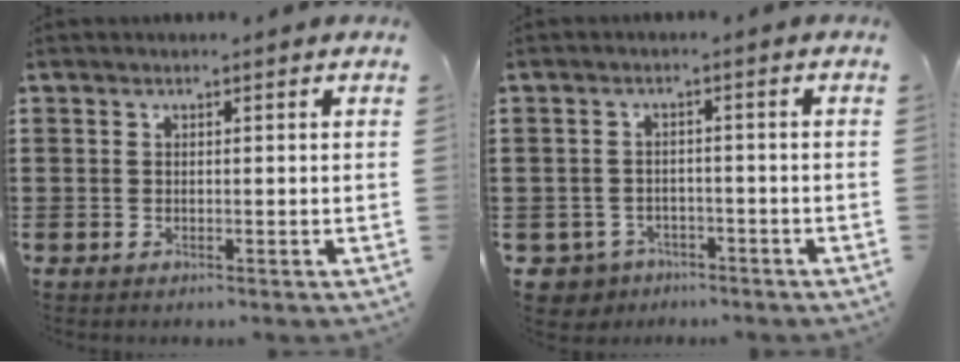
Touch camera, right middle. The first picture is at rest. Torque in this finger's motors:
{"motor_torque": [0.25, -0.14, 0.00, 0.00]}